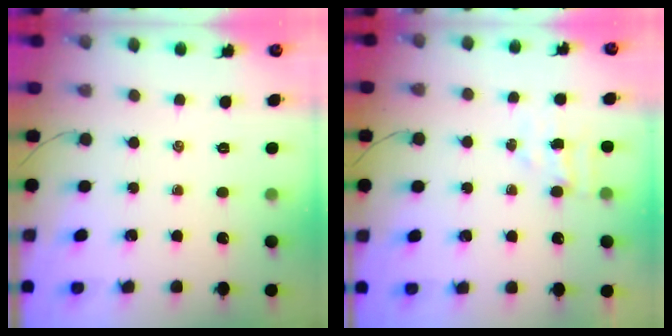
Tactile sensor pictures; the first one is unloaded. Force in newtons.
{"total": 3.9, "press": 3.7, "slide": 1.0}